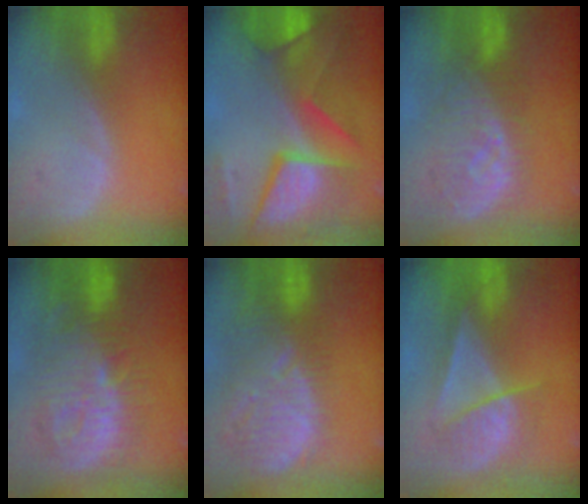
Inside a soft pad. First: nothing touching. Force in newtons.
{"total": 11.9, "press": 11.8, "slide": 1.1}
{"total": 8.9, "press": 8.7, "slide": 1.8}
{"total": 12.4, "press": 12.3, "slide": 1.0}
{"total": 12.9, "press": 11.3, "slide": 6.3}
{"total": 6.6, "press": 6.5, "slide": 1.2}